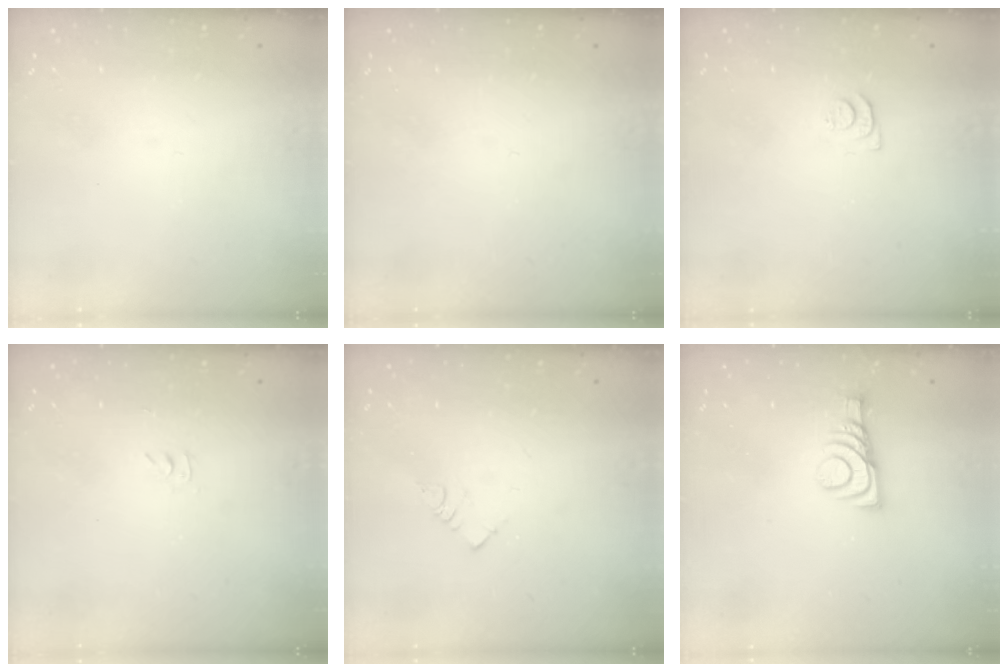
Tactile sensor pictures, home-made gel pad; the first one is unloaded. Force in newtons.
{"total": 0.0}
{"total": 4.1, "press": 4.0, "slide": 0.6}
{"total": 2.8, "press": 2.8, "slide": 0.4}
{"total": 3.2, "press": 3.2, "slide": 0.0}
{"total": 9.2, "press": 9.2, "slide": 0.2}